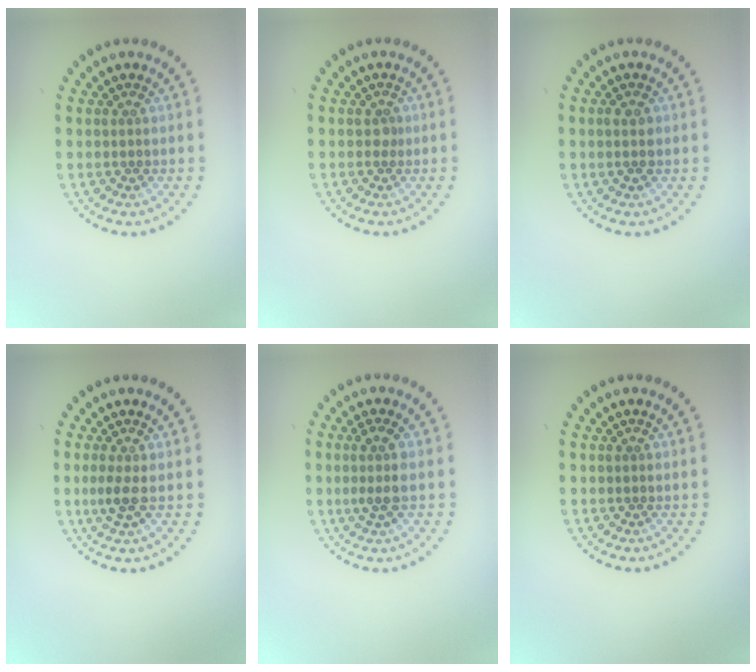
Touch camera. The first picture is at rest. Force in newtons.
{"total": 0.8, "press": 0.6, "slide": 0.5}
{"total": 1.4, "press": 1.4, "slide": 0.3}
{"total": 1.4, "press": 1.3, "slide": 0.7}
{"total": 2.1, "press": 1.7, "slide": 1.2}
{"total": 0.0}